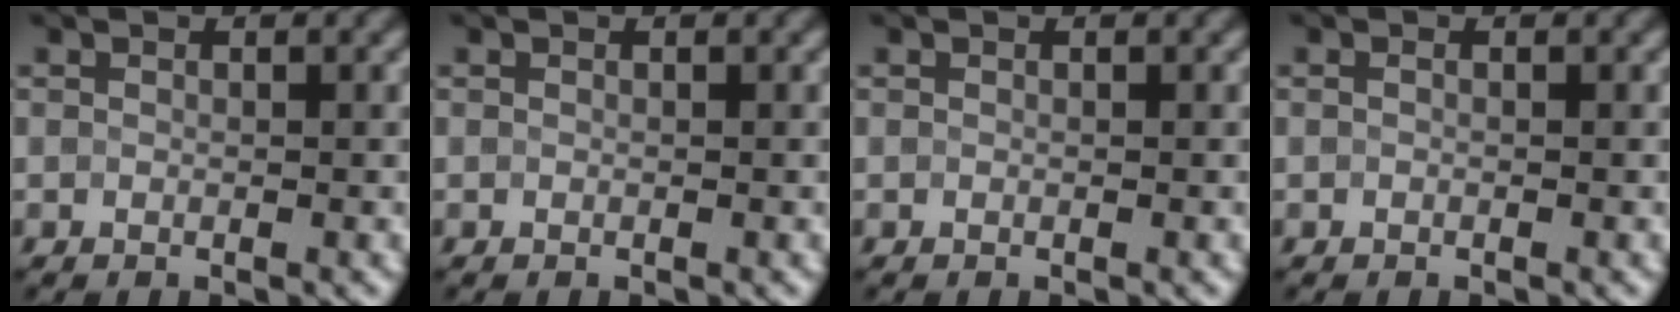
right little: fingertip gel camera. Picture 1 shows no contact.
{"total": 0.0}
{"total": 0.0}
{"total": 0.0}